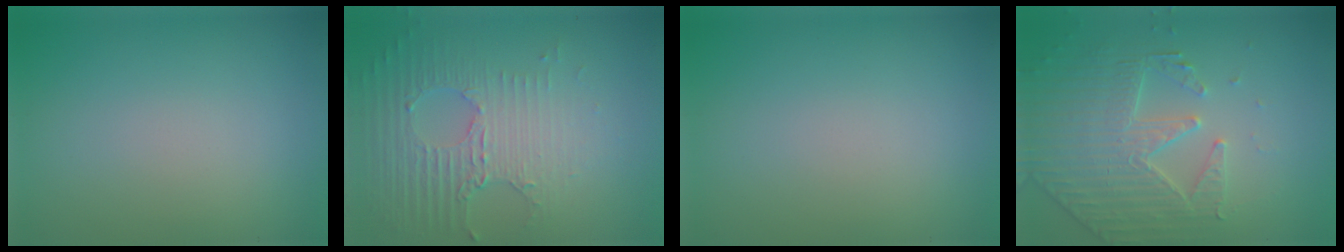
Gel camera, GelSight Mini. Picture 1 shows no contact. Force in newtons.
{"total": 5.3, "press": 3.3, "slide": 4.1}
{"total": 0.0}
{"total": 4.2, "press": 3.9, "slide": 1.6}